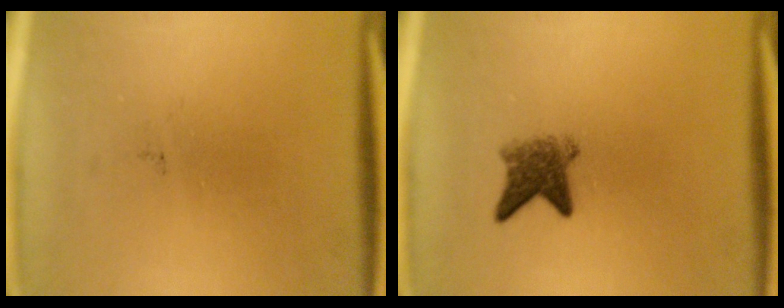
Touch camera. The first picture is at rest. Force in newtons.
{"total": 3.8}